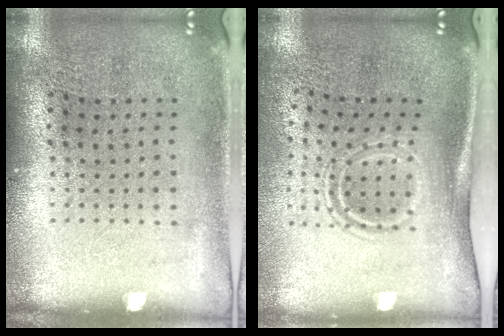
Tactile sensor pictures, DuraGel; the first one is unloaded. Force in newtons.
{"total": 1.7, "press": 1.1, "slide": 1.3}